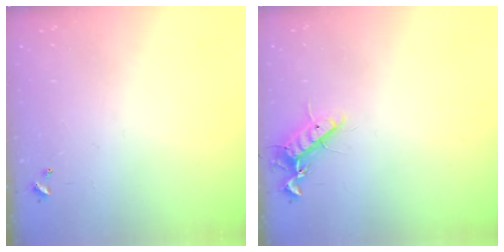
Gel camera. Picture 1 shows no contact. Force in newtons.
{"total": 11.0, "press": 10.9, "slide": 1.9}